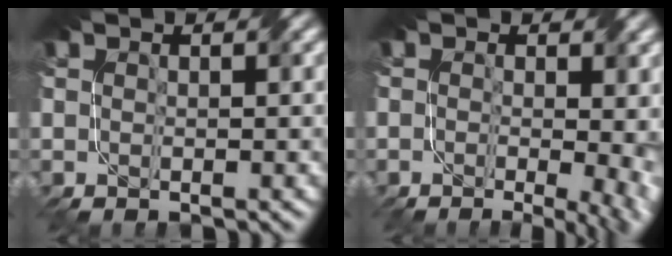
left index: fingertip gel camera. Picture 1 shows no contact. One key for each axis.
{"total": 9.6, "fx": -1.1, "fy": 4.9, "fz": 8.1, "tx": -0.083, "ty": -0.004, "tz": 0.006}